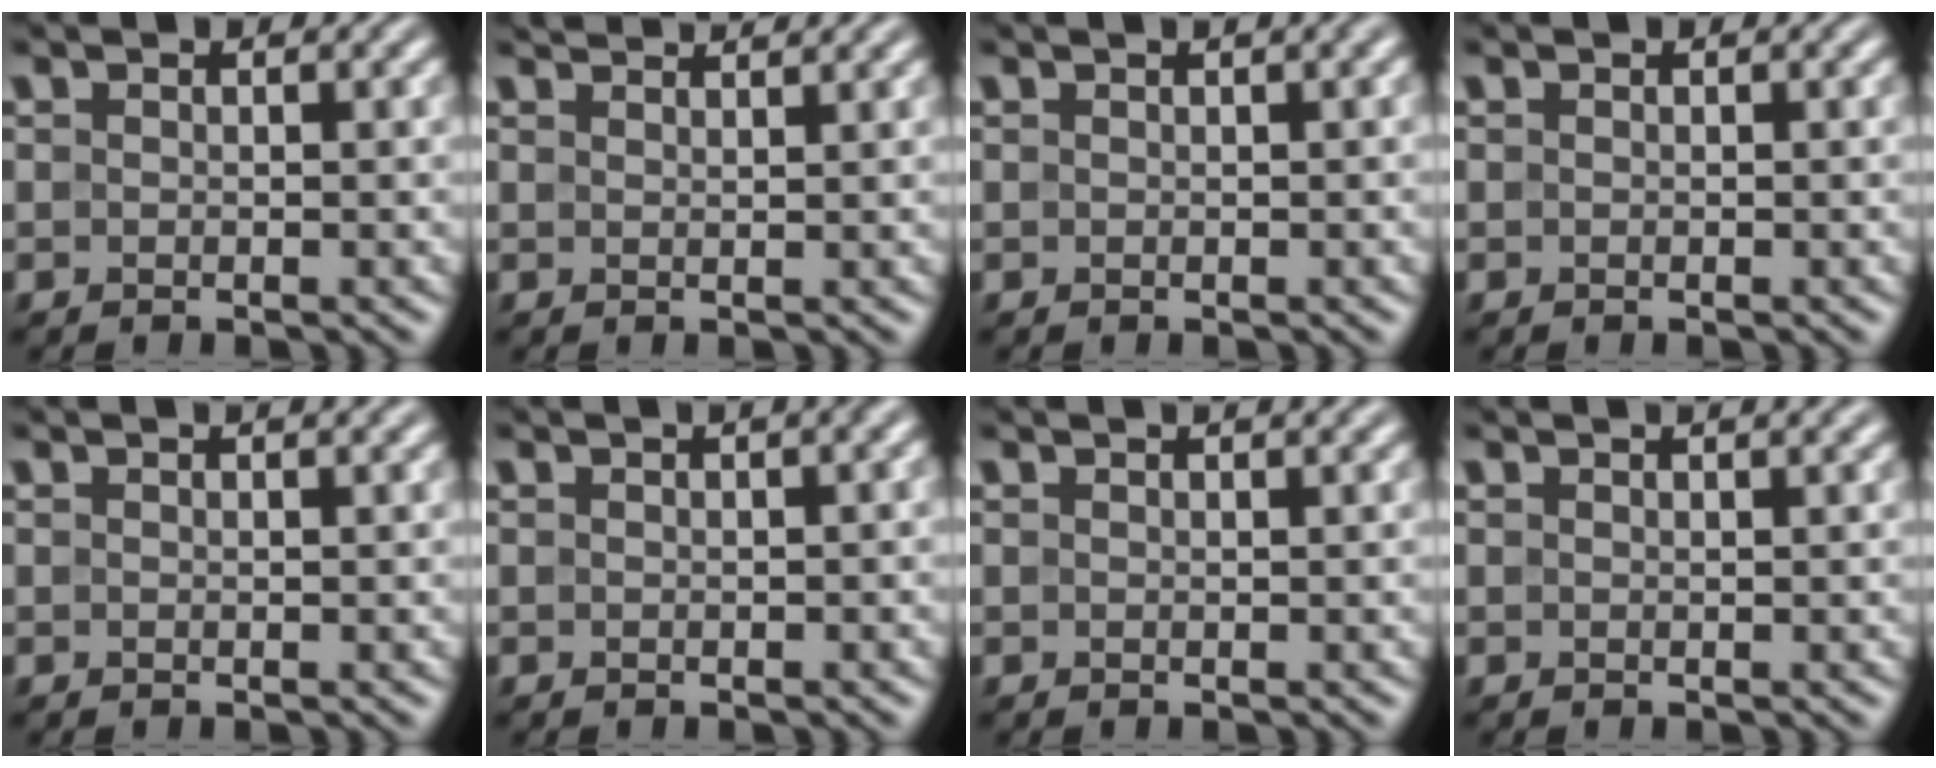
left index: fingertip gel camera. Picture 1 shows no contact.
{"total": 3.1, "force": [2.7, 0.7, 1.3], "torque": [-0.002, 0.005, 0.017]}
{"total": 1.9, "force": [0.8, 0.7, 1.6], "torque": [-0.013, 0.004, 0.004]}
{"total": 0.0}
{"total": 1.5, "force": [1.0, 0.5, 1.0], "torque": [-0.010, -0.003, 0.004]}
{"total": 3.6, "force": [1.4, 1.8, 2.8], "torque": [-0.006, 0.028, -0.007]}
{"total": 2.3, "force": [1.5, 0.9, 1.4], "torque": [-0.003, 0.006, -0.004]}
{"total": 2.7, "force": [1.7, 1.1, 1.7], "torque": [-0.001, 0.009, -0.006]}